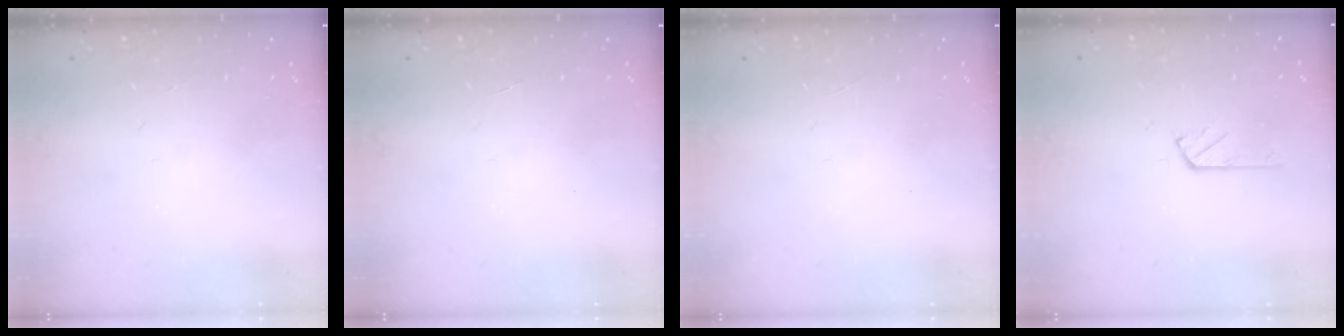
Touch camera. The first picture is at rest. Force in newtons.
{"total": 0.0}
{"total": 0.0}
{"total": 2.9, "press": 2.9, "slide": 0.5}